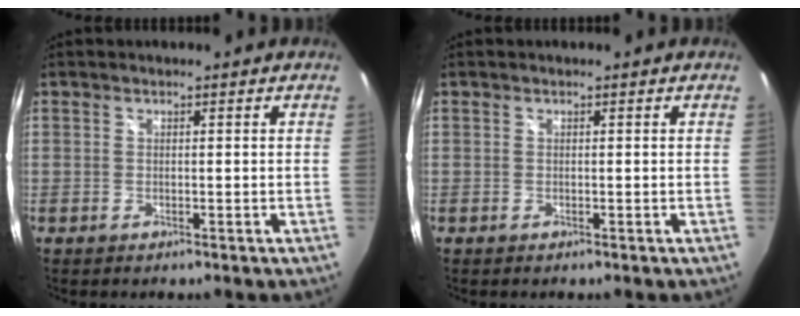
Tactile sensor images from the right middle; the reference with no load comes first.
{"total": 0.0}